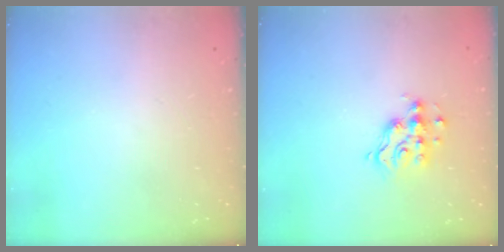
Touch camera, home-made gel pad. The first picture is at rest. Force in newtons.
{"total": 8.8, "press": 8.8, "slide": 0.7}